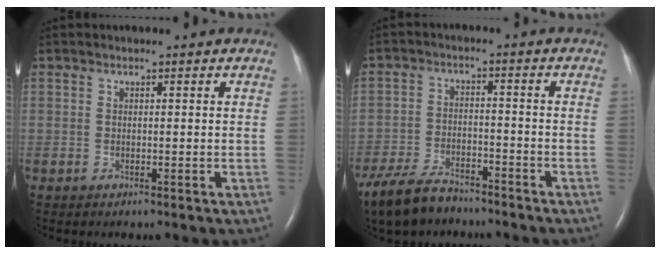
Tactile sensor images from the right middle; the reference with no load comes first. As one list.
[{"total": 11.6, "force": [-9.6, 4.1, 5.0], "torque": [-0.101, -0.018, -0.164]}]